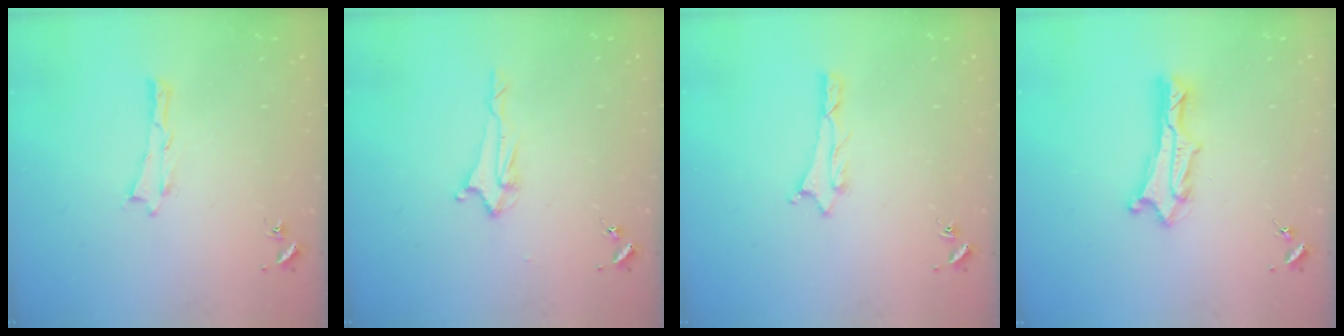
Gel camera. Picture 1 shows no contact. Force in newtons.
{"total": 2.1, "press": 2.0, "slide": 0.4}
{"total": 0.9, "press": 0.8, "slide": 0.1}
{"total": 3.0, "press": 3.0, "slide": 0.2}